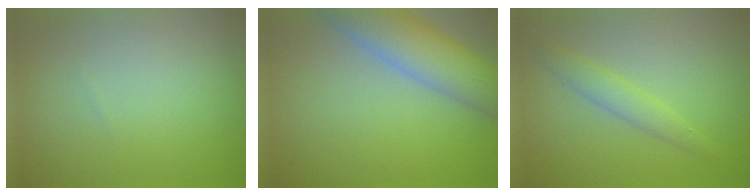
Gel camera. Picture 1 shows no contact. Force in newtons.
{"total": 7.6, "press": 7.6, "slide": 0.5}
{"total": 2.9, "press": 2.9, "slide": 0.4}